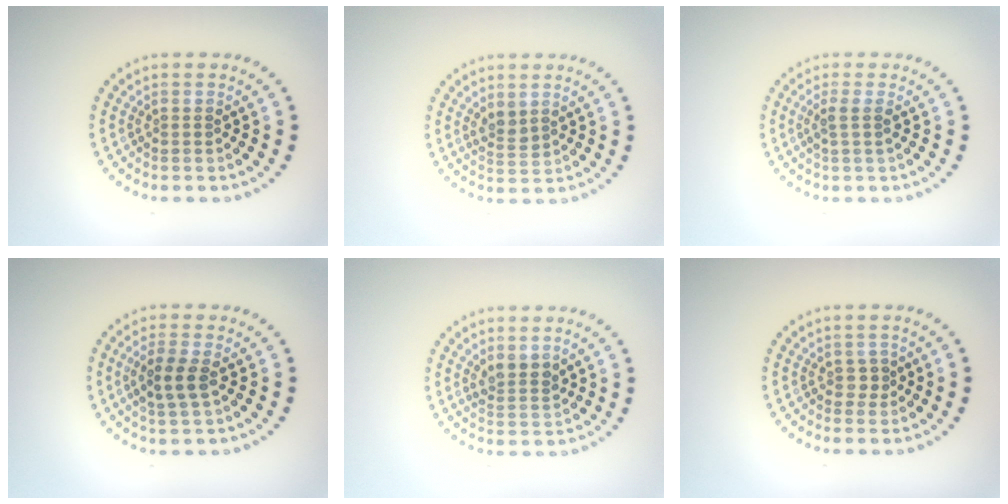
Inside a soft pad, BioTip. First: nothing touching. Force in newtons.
{"total": 1.5, "press": 1.2, "slide": 0.8}
{"total": 1.5, "press": 1.2, "slide": 0.8}
{"total": 2.8, "press": 2.7, "slide": 0.8}
{"total": 2.2, "press": 2.0, "slide": 1.0}
{"total": 0.8, "press": 0.7, "slide": 0.4}